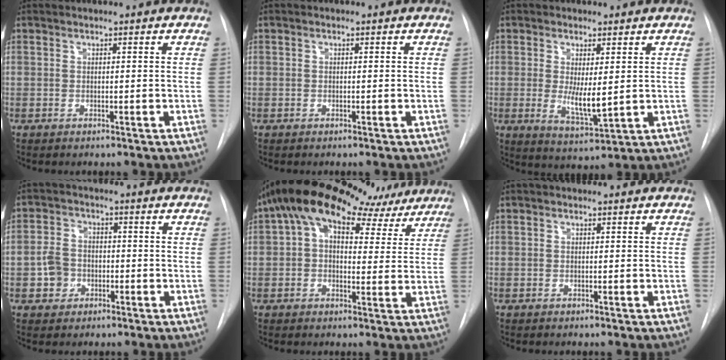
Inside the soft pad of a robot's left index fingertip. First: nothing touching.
{"total": 0.0}
{"total": 6.1, "force": [0.1, 1.7, 5.8], "torque": [-0.101, -0.017, 0.010]}
{"total": 4.9, "force": [-1.6, 4.1, 1.9], "torque": [-0.043, 0.015, -0.025]}
{"total": 16.9, "force": [11.8, 8.4, 8.8], "torque": [-0.136, 0.072, 0.159]}
{"total": 0.0}